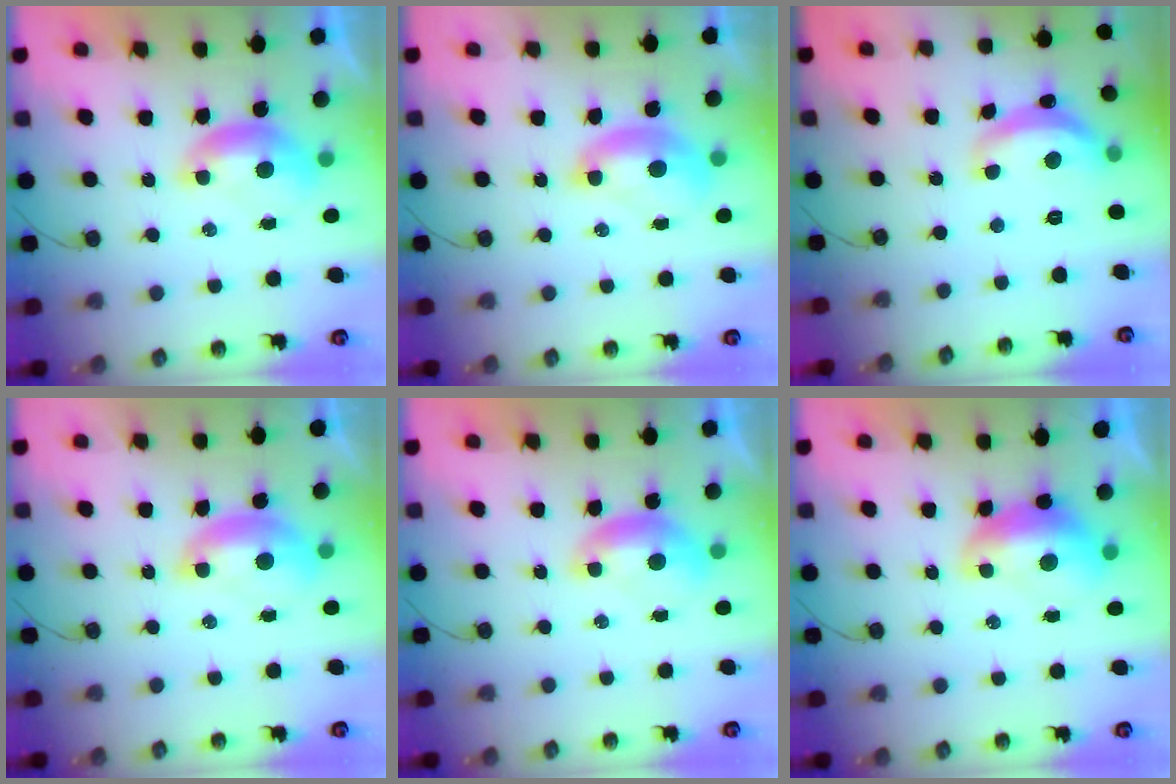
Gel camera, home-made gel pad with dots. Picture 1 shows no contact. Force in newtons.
{"total": 2.2, "press": 2.2, "slide": 0.3}
{"total": 7.3, "press": 7.2, "slide": 0.5}
{"total": 2.0, "press": 2.0, "slide": 0.5}
{"total": 0.0}
{"total": 1.5, "press": 1.4, "slide": 0.6}